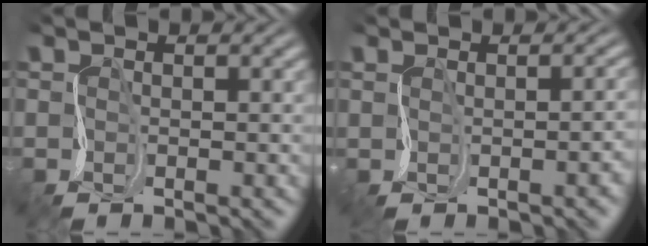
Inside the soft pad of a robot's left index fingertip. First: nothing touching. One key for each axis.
{"total": 3.3, "fx": -0.4, "fy": 1.7, "fz": 2.8, "tx": -0.004, "ty": 0.013, "tz": 0.006}